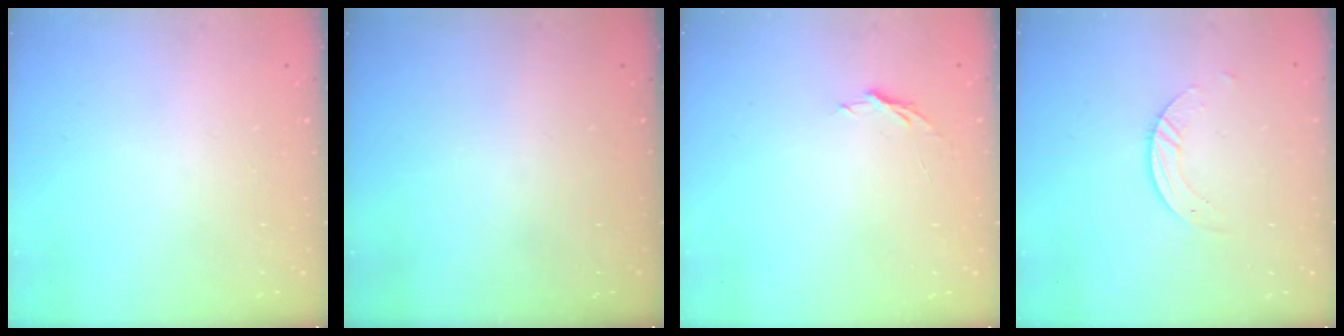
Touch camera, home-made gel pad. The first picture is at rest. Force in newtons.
{"total": 0.0}
{"total": 3.2, "press": 3.2, "slide": 0.3}
{"total": 3.4, "press": 3.4, "slide": 0.1}